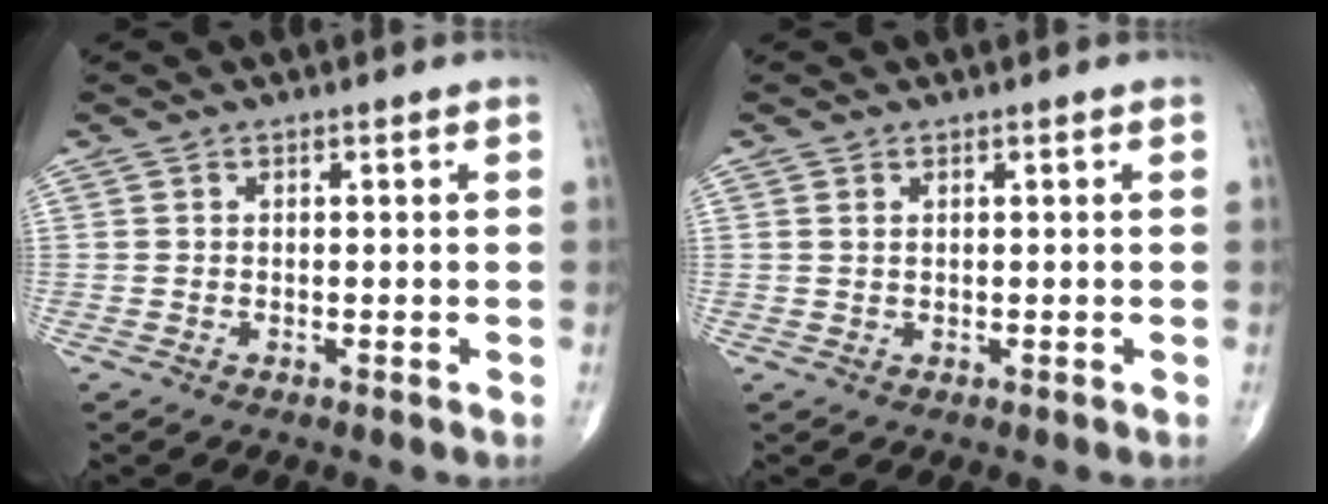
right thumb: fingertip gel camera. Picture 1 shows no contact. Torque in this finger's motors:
{"motor_torque": [-0.28, 0.26, -0.39, -0.22, -0.04]}